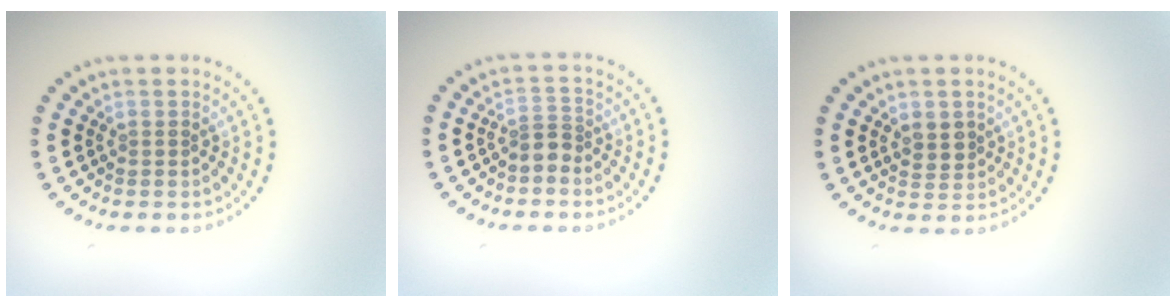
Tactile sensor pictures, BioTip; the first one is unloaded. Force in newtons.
{"total": 2.0, "press": 1.5, "slide": 1.3}
{"total": 1.9, "press": 1.8, "slide": 0.6}